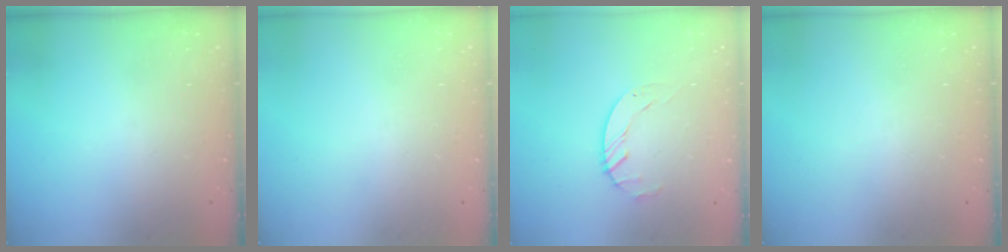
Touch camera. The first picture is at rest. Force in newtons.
{"total": 0.0}
{"total": 1.7, "press": 1.7, "slide": 0.3}
{"total": 0.0}